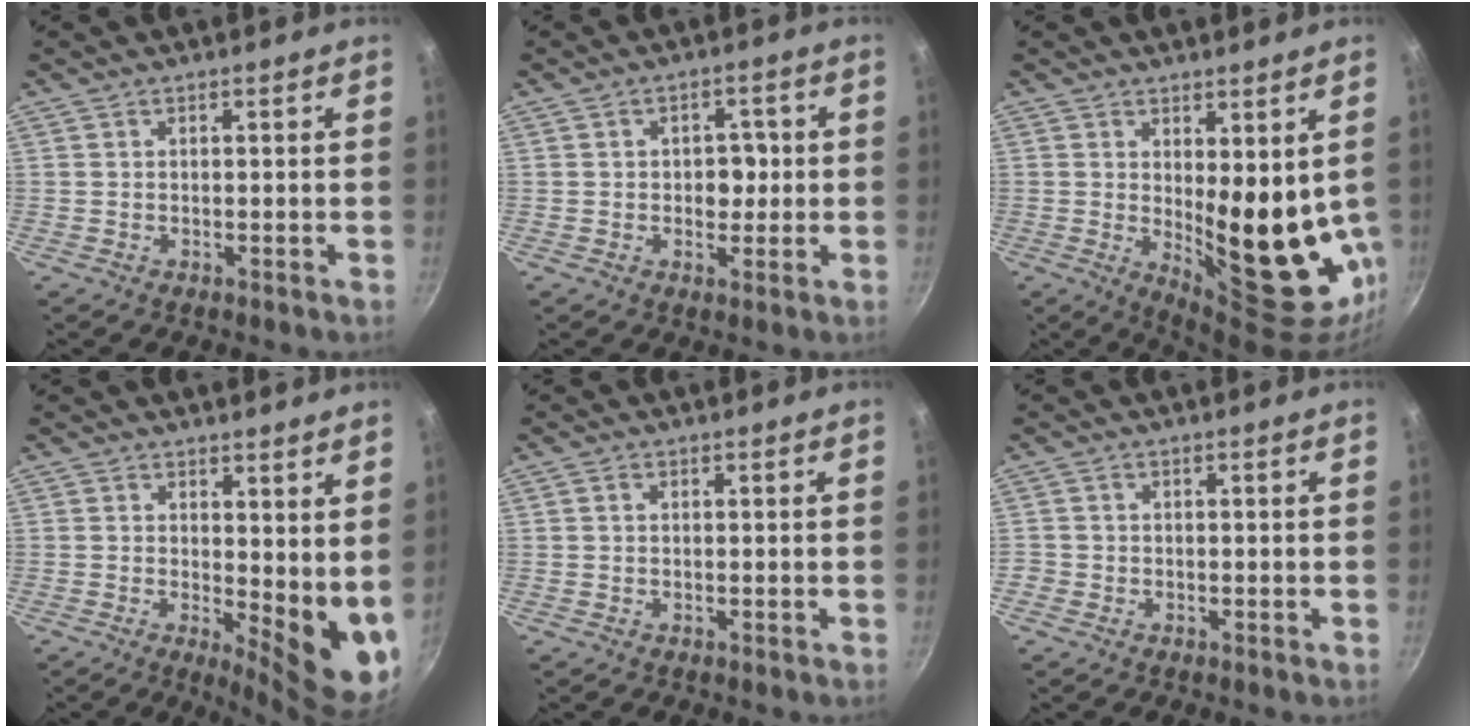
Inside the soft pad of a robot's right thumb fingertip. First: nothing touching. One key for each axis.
{"total": 4.5, "fx": 0.0, "fy": 3.4, "fz": 3.0, "tx": -0.011, "ty": 0.005, "tz": -0.003}
{"total": 15.8, "fx": 1.4, "fy": 6.4, "fz": 14.4, "tx": -0.167, "ty": -0.045, "tz": 0.040}
{"total": 10.0, "fx": 1.6, "fy": 4.0, "fz": 9.0, "tx": -0.097, "ty": -0.030, "tz": 0.027}
{"total": 0.8, "fx": 0.2, "fy": 0.6, "fz": 0.5, "tx": -0.008, "ty": 0.004, "tz": 0.003}
{"total": 1.3, "fx": -0.6, "fy": 1.1, "fz": 0.2, "tx": -0.004, "ty": 0.001, "tz": -0.012}